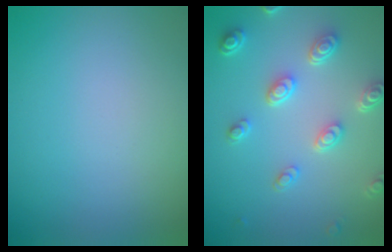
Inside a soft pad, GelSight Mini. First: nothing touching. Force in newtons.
{"total": 4.5, "press": 3.4, "slide": 3.0}